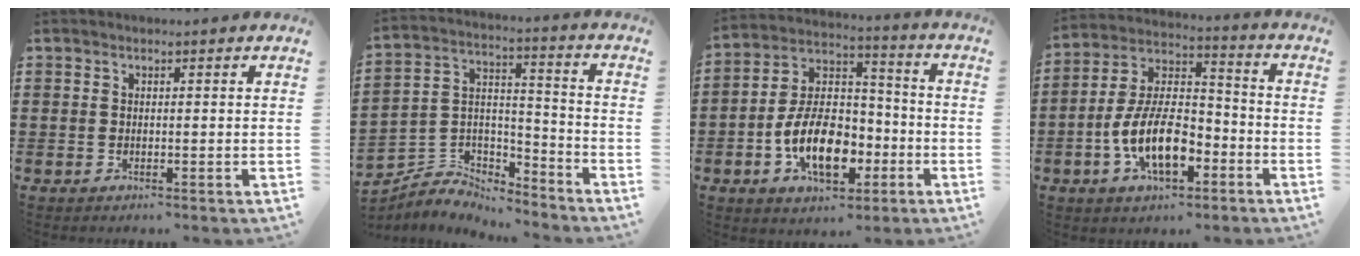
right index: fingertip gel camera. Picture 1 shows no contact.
{"total": 5.2, "force": [-4.9, 1.8, -0.4], "torque": [0.000, 0.004, -0.102]}
{"total": 12.8, "force": [-4.5, 7.5, 9.4], "torque": [-0.193, 0.009, -0.081]}
{"total": 11.8, "force": [-4.9, 5.6, 9.2], "torque": [-0.203, 0.005, -0.093]}